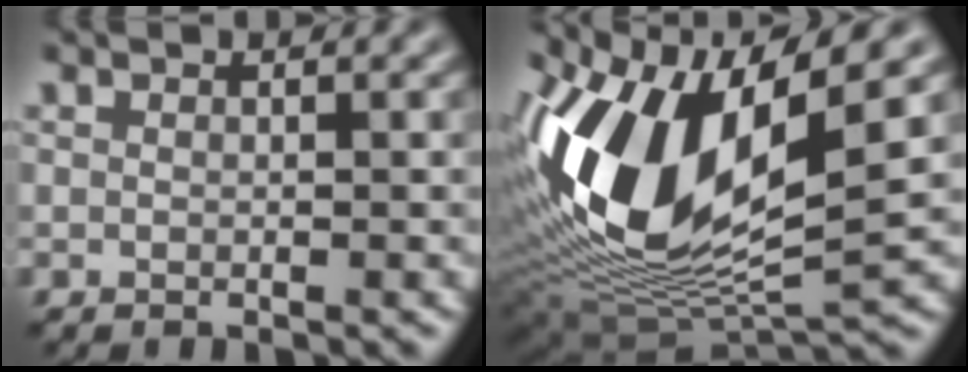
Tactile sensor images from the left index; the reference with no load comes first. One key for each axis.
{"total": 14.2, "fx": 2.4, "fy": 6.8, "fz": 12.3, "tx": -0.250, "ty": -0.002, "tz": 0.035}